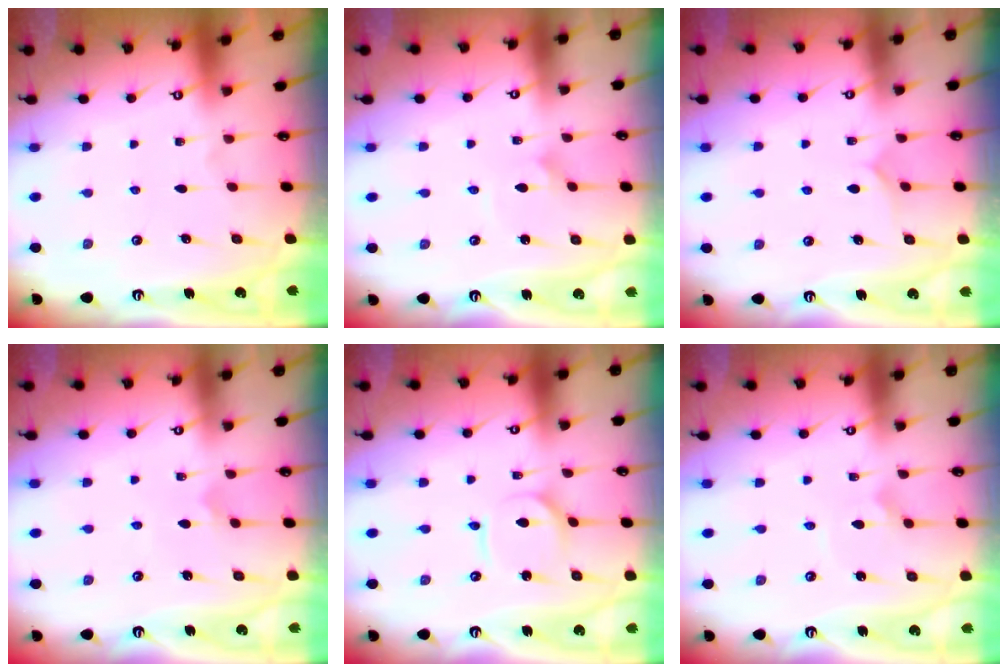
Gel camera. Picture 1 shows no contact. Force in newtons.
{"total": 1.0, "press": 1.0, "slide": 0.0}
{"total": 4.1, "press": 4.1, "slide": 0.4}
{"total": 3.6, "press": 3.5, "slide": 0.4}
{"total": 2.5, "press": 2.5, "slide": 0.2}
{"total": 1.5, "press": 1.5, "slide": 0.0}